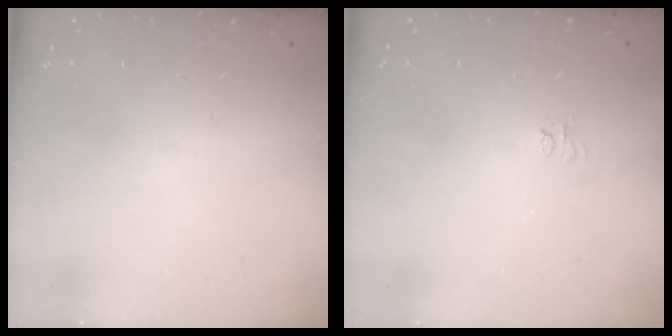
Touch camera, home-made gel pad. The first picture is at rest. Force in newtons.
{"total": 3.1, "press": 3.0, "slide": 0.3}